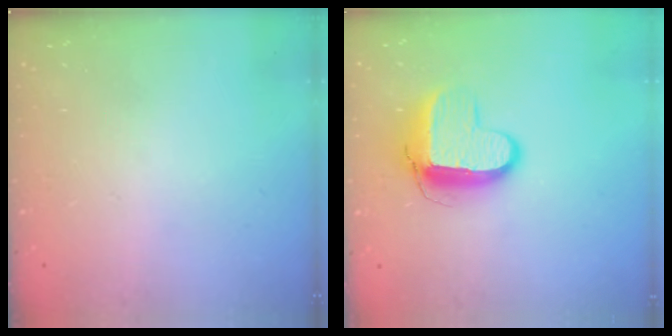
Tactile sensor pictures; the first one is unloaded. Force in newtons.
{"total": 11.1, "press": 11.0, "slide": 0.9}